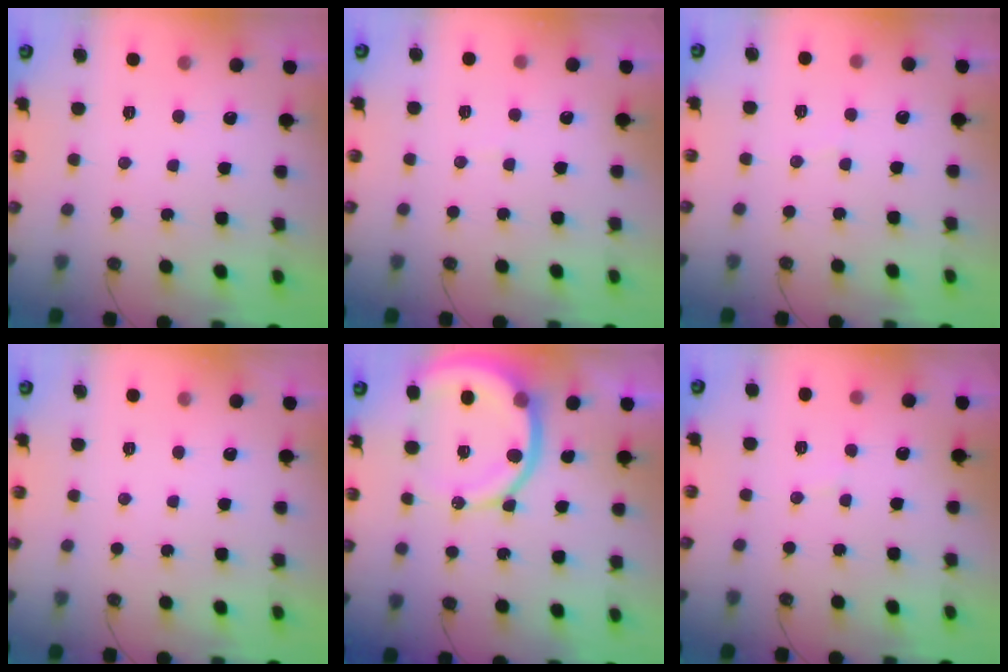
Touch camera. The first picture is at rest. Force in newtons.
{"total": 2.6, "press": 2.6, "slide": 0.2}
{"total": 3.0, "press": 2.9, "slide": 0.3}
{"total": 0.0}
{"total": 12.3, "press": 12.2, "slide": 1.6}
{"total": 2.8, "press": 2.8, "slide": 0.3}